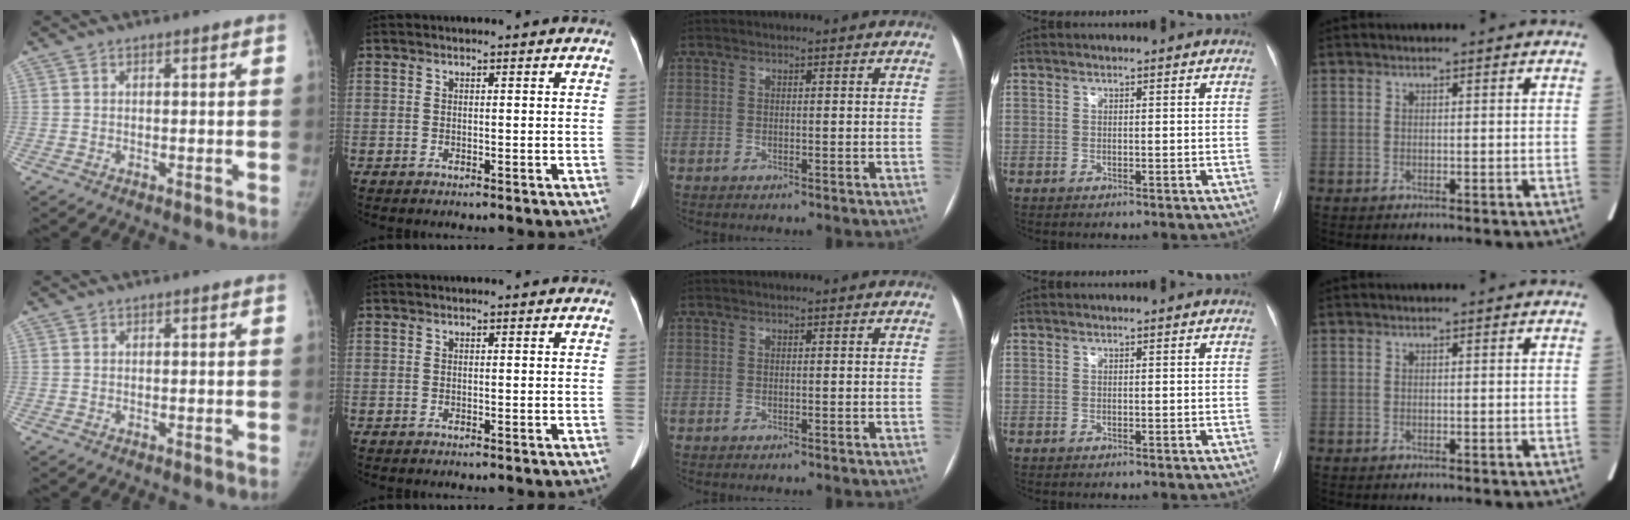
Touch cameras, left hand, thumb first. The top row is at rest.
{}